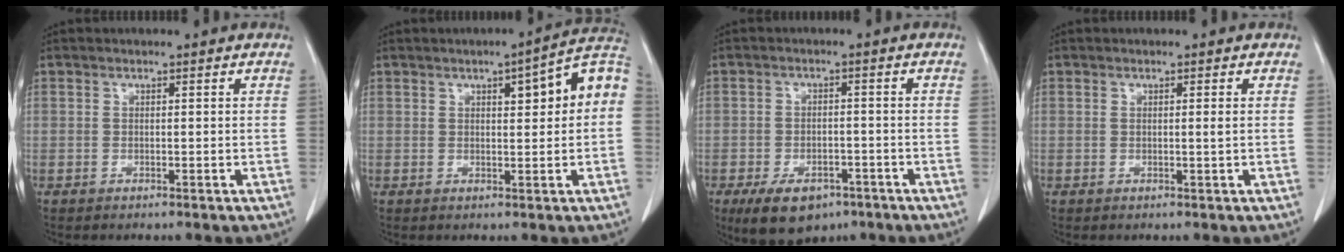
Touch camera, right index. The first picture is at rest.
{"total": 8.2, "force": [1.6, 1.4, 7.9], "torque": [-0.107, 0.026, 0.017]}
{"total": 8.6, "force": [-5.6, 4.8, 4.5], "torque": [-0.072, 0.000, -0.081]}
{"total": 0.8, "force": [0.1, -0.2, 0.8], "torque": [-0.012, -0.002, 0.000]}